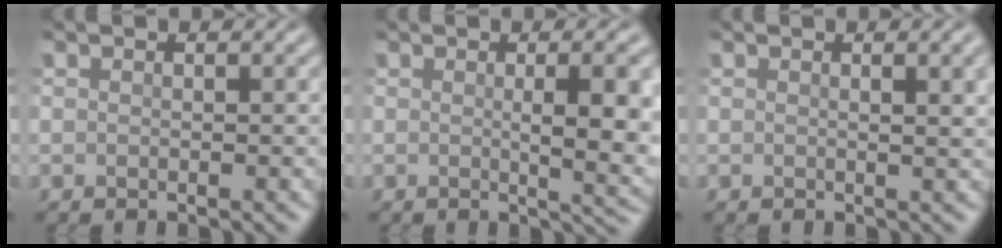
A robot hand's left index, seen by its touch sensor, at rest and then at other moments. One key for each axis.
{"total": 7.0, "fx": 0.1, "fy": 1.9, "fz": 6.8, "tx": -0.069, "ty": 0.006, "tz": 0.008}
{"total": 4.4, "fx": 1.4, "fy": 1.8, "fz": 3.8, "tx": -0.024, "ty": 0.023, "tz": 0.002}